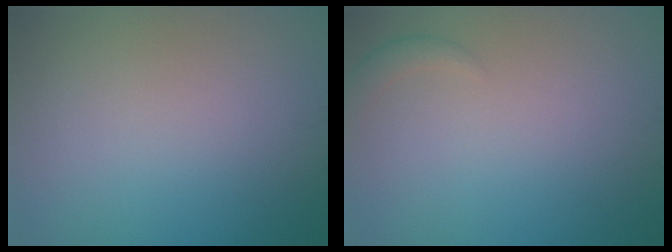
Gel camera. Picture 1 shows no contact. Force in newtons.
{"total": 1.1, "press": 1.1, "slide": 0.1}